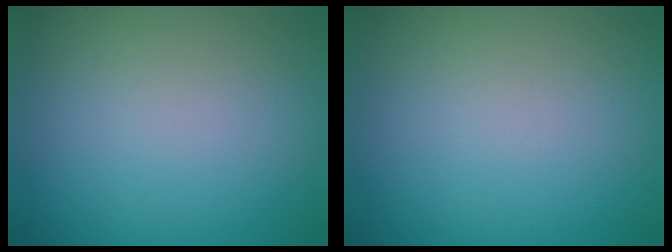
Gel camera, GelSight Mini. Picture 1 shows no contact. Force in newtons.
{"total": 0.0}